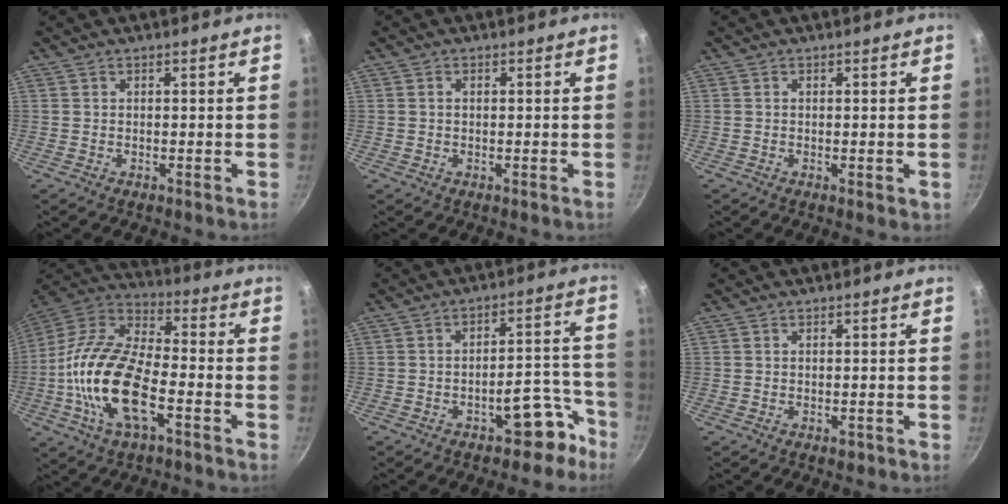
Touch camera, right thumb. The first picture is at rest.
{"total": 0.7, "force": [0.1, 0.5, 0.5], "torque": [-0.009, 0.004, 0.002]}
{"total": 1.2, "force": [-0.2, 0.4, 1.2], "torque": [-0.016, -0.003, -0.003]}
{"total": 19.7, "force": [-5.6, 9.2, 16.6], "torque": [-0.313, 0.035, -0.122]}
{"total": 8.8, "force": [-5.4, 4.3, 5.4], "torque": [-0.015, 0.072, -0.063]}
{"total": 1.0, "force": [-0.5, 0.5, 0.7], "torque": [-0.010, 0.002, -0.004]}